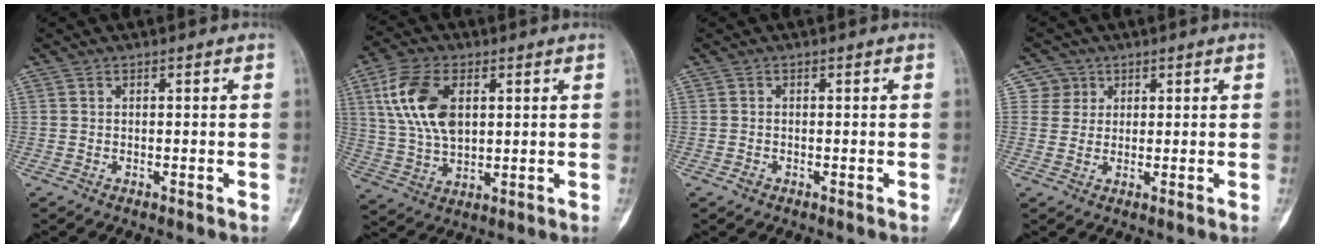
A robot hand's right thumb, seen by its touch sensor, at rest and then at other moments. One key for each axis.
{"total": 13.0, "fx": 3.9, "fy": 7.3, "fz": 10.0, "tx": -0.196, "ty": -0.006, "tz": 0.079}
{"total": 0.7, "fx": -0.4, "fy": 0.5, "fz": 0.3, "tx": -0.004, "ty": 0.001, "tz": -0.008}
{"total": 3.6, "fx": 1.5, "fy": 3.3, "fz": -0.3, "tx": 0.027, "ty": -0.001, "tz": 0.021}